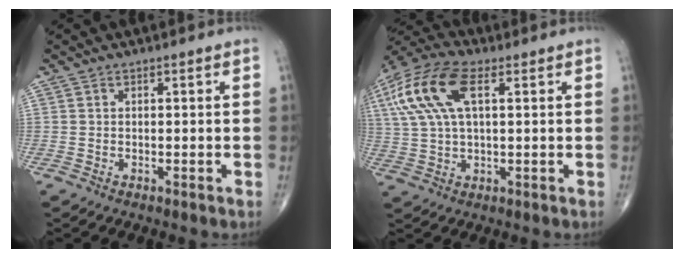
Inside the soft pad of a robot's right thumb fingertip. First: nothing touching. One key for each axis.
{"total": 14.8, "fx": 4.8, "fy": 6.8, "fz": 12.3, "tx": -0.276, "ty": 0.020, "tz": 0.086}